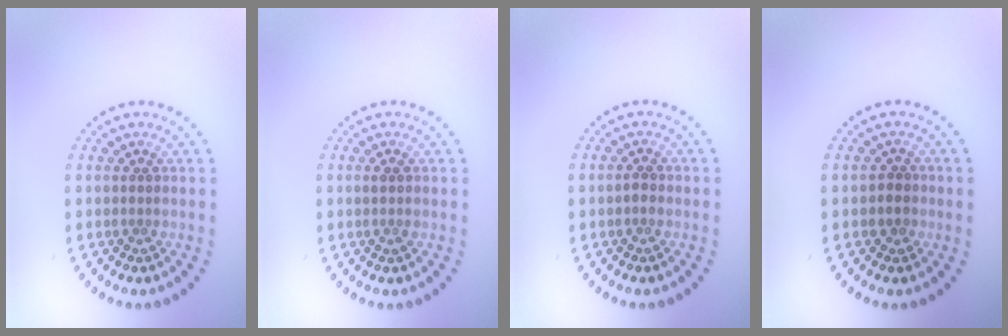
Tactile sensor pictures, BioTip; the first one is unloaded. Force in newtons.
{"total": 0.9, "press": 0.8, "slide": 0.5}
{"total": 1.0, "press": 1.0, "slide": 0.2}
{"total": 1.2, "press": 1.0, "slide": 0.7}